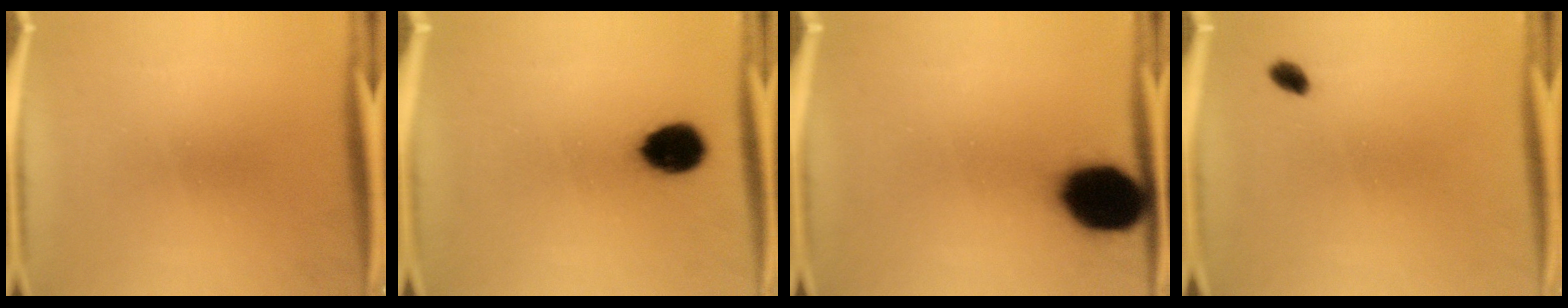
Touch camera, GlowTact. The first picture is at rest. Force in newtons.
{"total": 8.7}
{"total": 17.0}
{"total": 1.9}